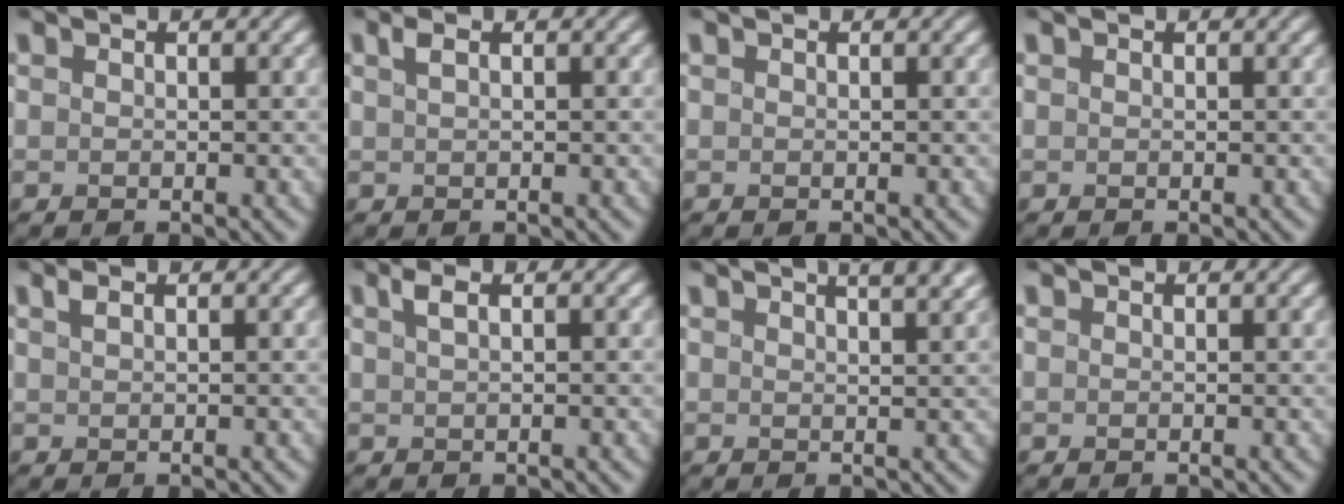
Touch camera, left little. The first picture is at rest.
{"total": 1.0, "force": [0.4, 0.2, 0.9], "torque": [-0.024, 0.007, 0.011]}
{"total": 0.0}
{"total": 0.0}
{"total": 0.8, "force": [0.4, 0.1, 0.6], "torque": [-0.015, 0.006, 0.011]}
{"total": 1.4, "force": [0.6, 0.2, 1.2], "torque": [-0.032, 0.007, 0.014]}
{"total": 4.1, "force": [2.8, 1.1, 2.8], "torque": [-0.029, 0.022, 0.030]}
{"total": 0.0}